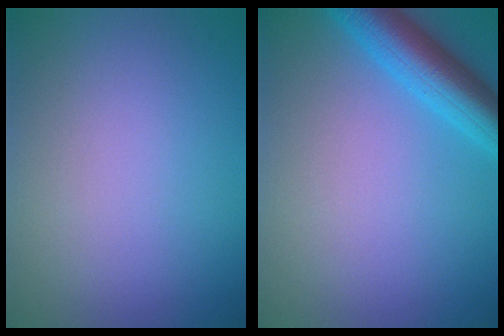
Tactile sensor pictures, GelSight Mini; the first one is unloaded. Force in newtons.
{"total": 5.3, "press": 5.3, "slide": 0.2}